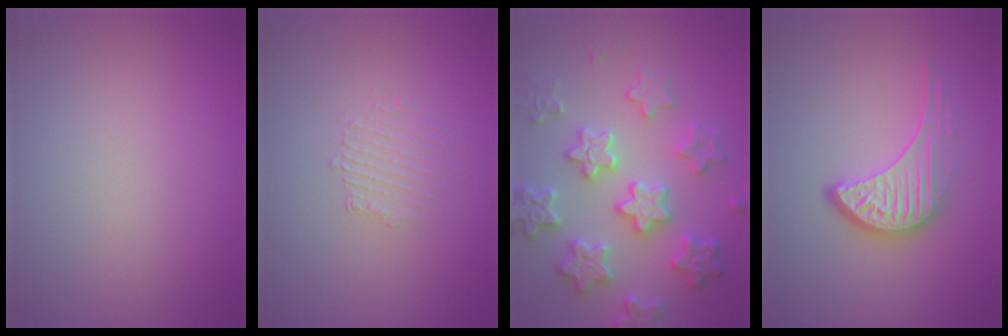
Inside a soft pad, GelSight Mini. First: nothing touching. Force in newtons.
{"total": 1.3, "press": 0.7, "slide": 1.1}
{"total": 6.1, "press": 6.0, "slide": 1.3}
{"total": 4.3, "press": 3.1, "slide": 3.1}